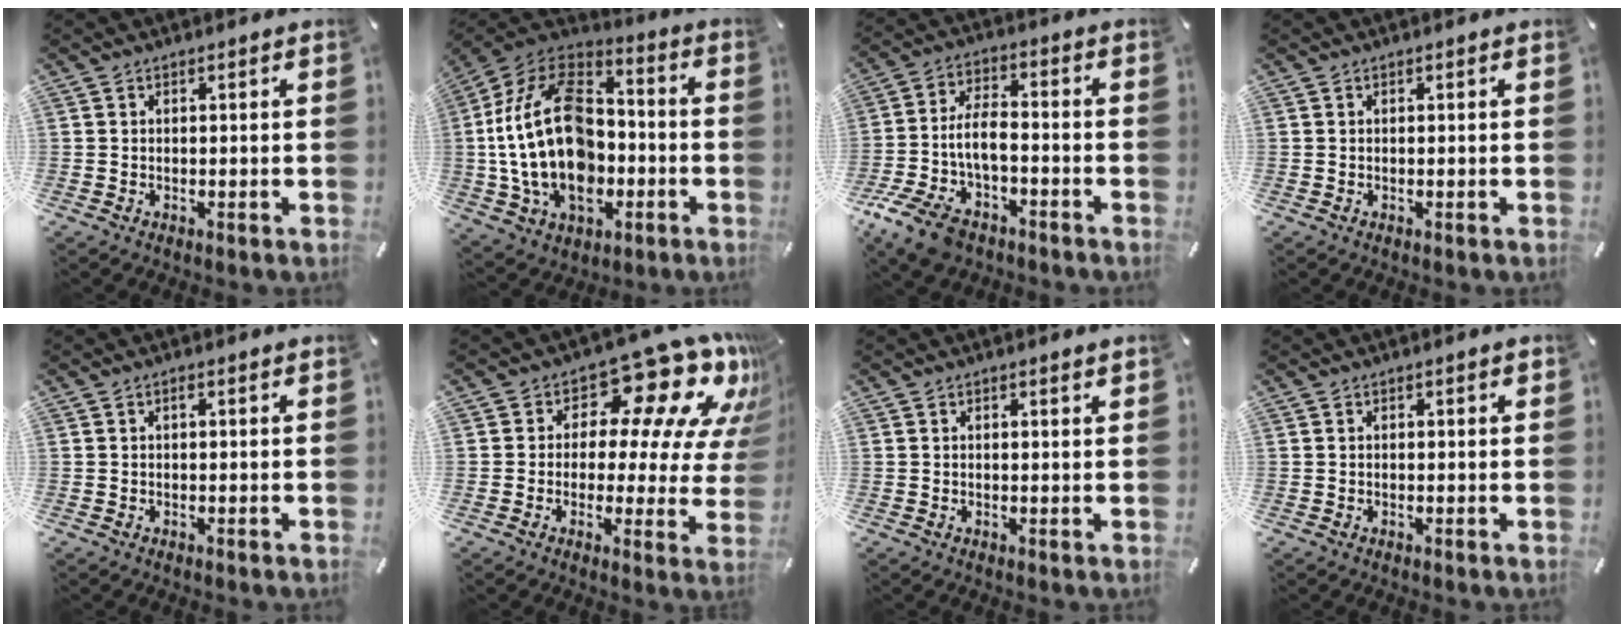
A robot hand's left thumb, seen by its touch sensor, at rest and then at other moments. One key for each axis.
{"total": 25.6, "fx": -3.1, "fy": 17.4, "fz": 18.5, "tx": -0.372, "ty": 0.015, "tz": -0.048}
{"total": 11.3, "fx": -4.9, "fy": 6.5, "fz": 7.8, "tx": -0.166, "ty": 0.020, "tz": -0.089}
{"total": 0.0}
{"total": 0.6, "fx": 0.0, "fy": 0.1, "fz": 0.6, "tx": -0.011, "ty": 0.001, "tz": 0.000}
{"total": 16.1, "fx": 10.3, "fy": 6.9, "fz": 10.3, "tx": -0.147, "ty": -0.089, "tz": 0.169}
{"total": 0.8, "fx": 0.5, "fy": 0.0, "fz": 0.7, "tx": -0.013, "ty": 0.000, "tz": 0.009}
{"total": 0.6, "fx": 0.1, "fy": 0.1, "fz": 0.5, "tx": -0.012, "ty": 0.001, "tz": 0.002}